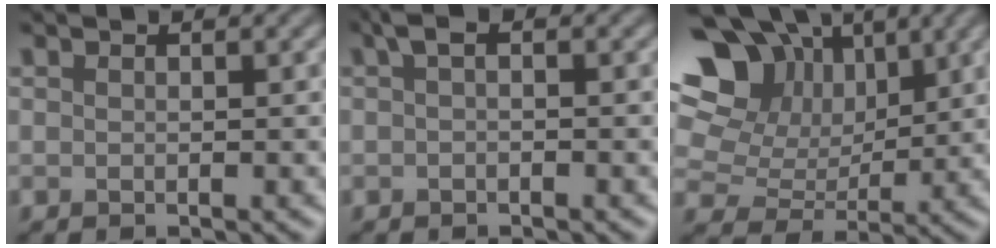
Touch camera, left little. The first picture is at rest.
{"total": 1.5, "force": [0.3, 0.8, 1.2], "torque": [-0.023, 0.007, 0.000]}
{"total": 12.0, "force": [5.4, 8.6, 6.5], "torque": [-0.132, 0.045, 0.076]}